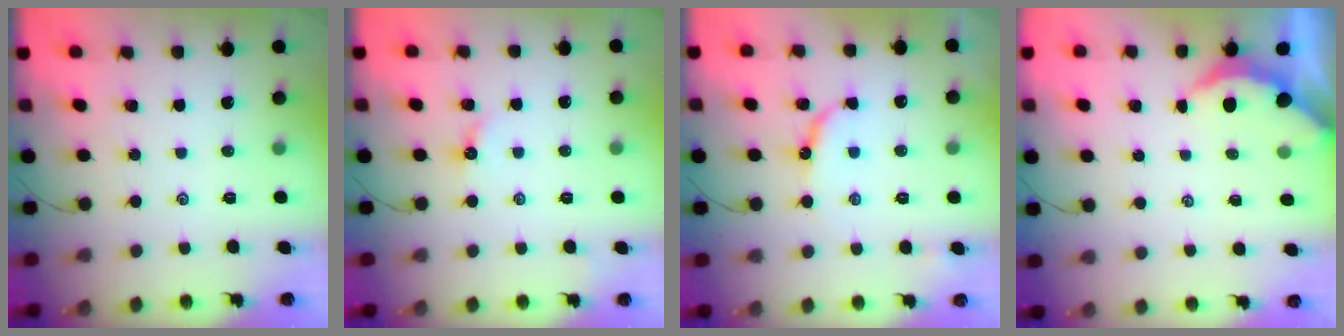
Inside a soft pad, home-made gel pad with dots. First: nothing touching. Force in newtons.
{"total": 3.5, "press": 3.5, "slide": 0.4}
{"total": 7.9, "press": 7.8, "slide": 0.7}
{"total": 2.4, "press": 2.4, "slide": 0.3}